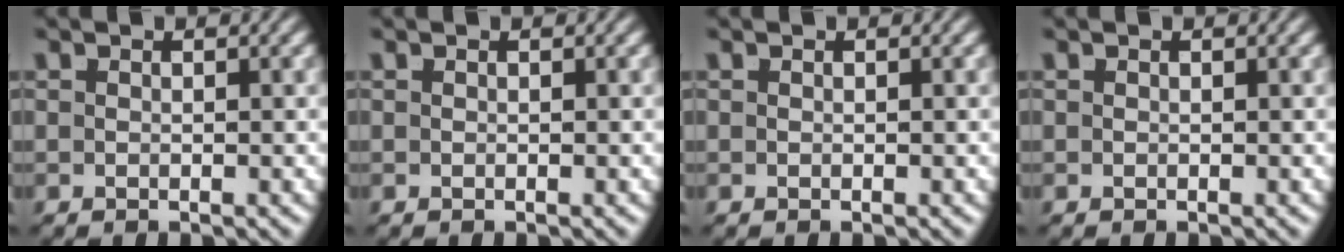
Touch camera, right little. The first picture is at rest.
{"total": 0.0}
{"total": 0.0}
{"total": 0.0}